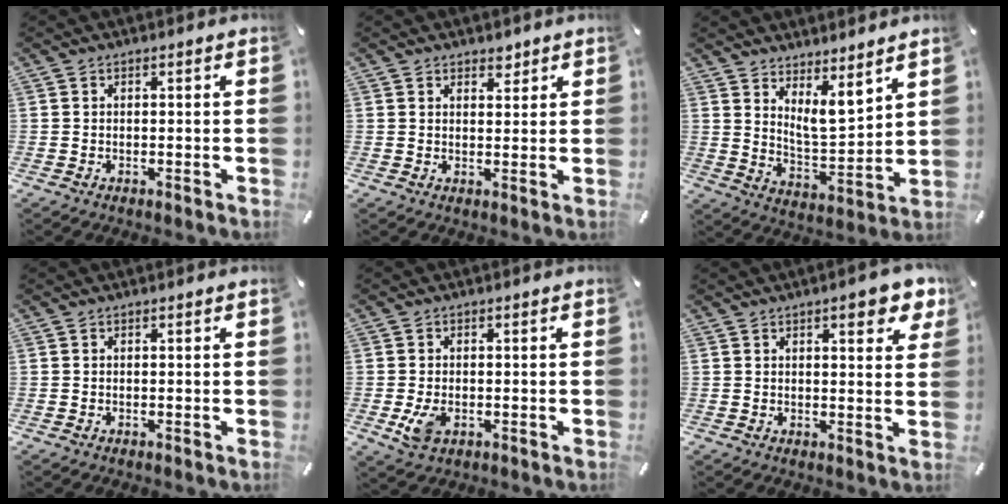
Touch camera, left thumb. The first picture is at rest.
{"total": 2.5, "force": [1.9, 1.5, 0.4], "torque": [0.014, -0.011, 0.031]}
{"total": 8.6, "force": [6.8, 2.8, 4.6], "torque": [-0.077, -0.047, 0.123]}
{"total": 0.0}
{"total": 4.4, "force": [-1.1, 2.9, 3.1], "torque": [-0.071, -0.001, -0.020]}
{"total": 6.9, "force": [4.2, 2.3, 5.0], "torque": [-0.065, -0.019, 0.066]}